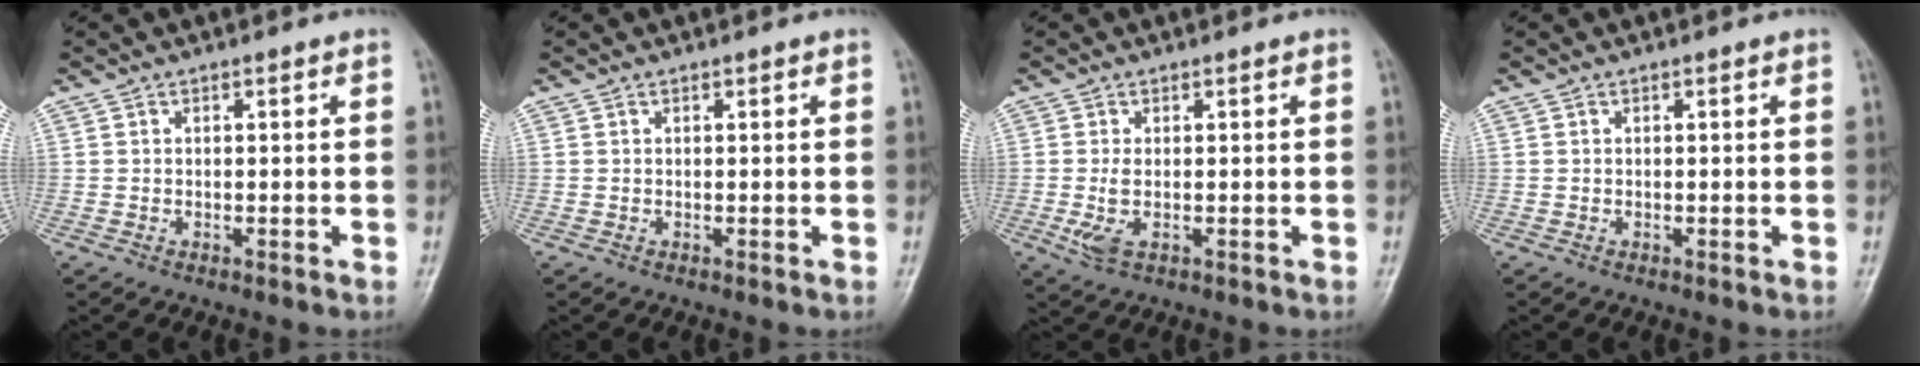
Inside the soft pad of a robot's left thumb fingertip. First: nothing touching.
{"total": 0.0}
{"total": 3.4, "force": [-0.6, 1.3, 3.1], "torque": [-0.078, -0.004, -0.006]}
{"total": 0.0}